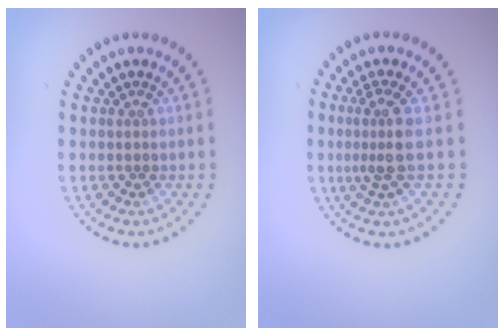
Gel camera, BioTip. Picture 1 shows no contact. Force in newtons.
{"total": 2.7, "press": 2.0, "slide": 1.8}